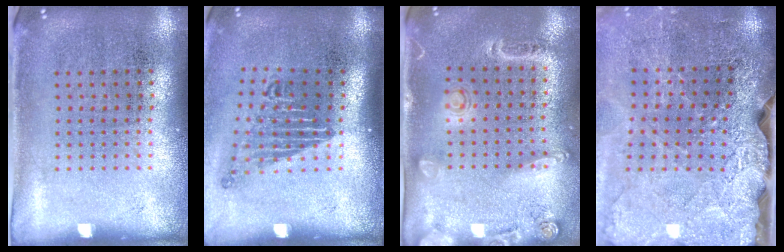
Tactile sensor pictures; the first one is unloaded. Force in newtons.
{"total": 1.7, "press": 1.2, "slide": 1.3}
{"total": 1.5, "press": 1.3, "slide": 0.8}
{"total": 3.9, "press": 3.2, "slide": 2.2}